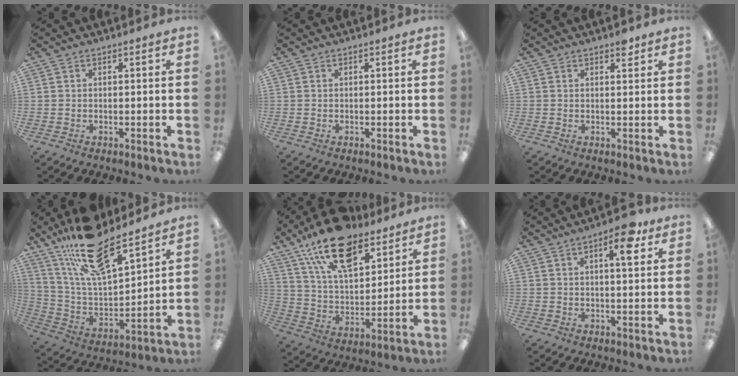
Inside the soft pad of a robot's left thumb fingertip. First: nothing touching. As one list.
[{"total": 0.0}, {"total": 2.5, "force": [1.9, 1.1, 1.2], "torque": [-0.002, -0.008, 0.028]}, {"total": 20.6, "force": [16.1, 6.6, 11.1], "torque": [-0.206, -0.095, 0.281]}, {"total": 19.3, "force": [13.1, 9.1, 10.8], "torque": [-0.194, -0.060, 0.234]}, {"total": 7.8, "force": [4.1, 2.6, 6.1], "torque": [-0.080, -0.013, 0.060]}]